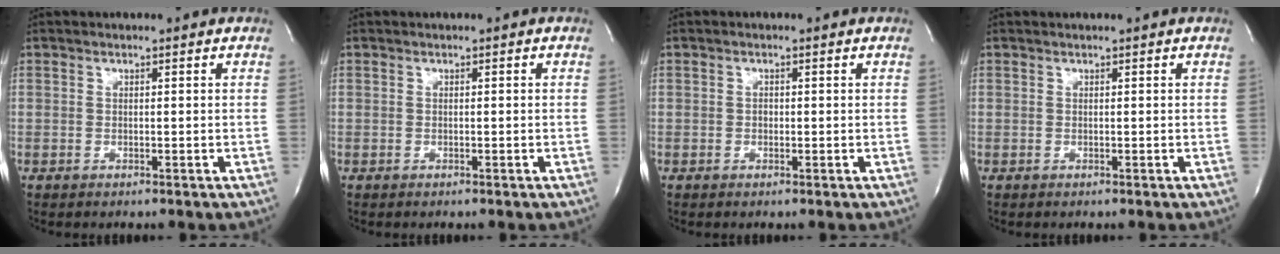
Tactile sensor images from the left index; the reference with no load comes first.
{"total": 0.0}
{"total": 0.6, "force": [-0.2, 0.4, 0.3], "torque": [-0.006, -0.003, -0.004]}
{"total": 1.0, "force": [1.0, 0.0, 0.3], "torque": [-0.009, 0.005, 0.011]}